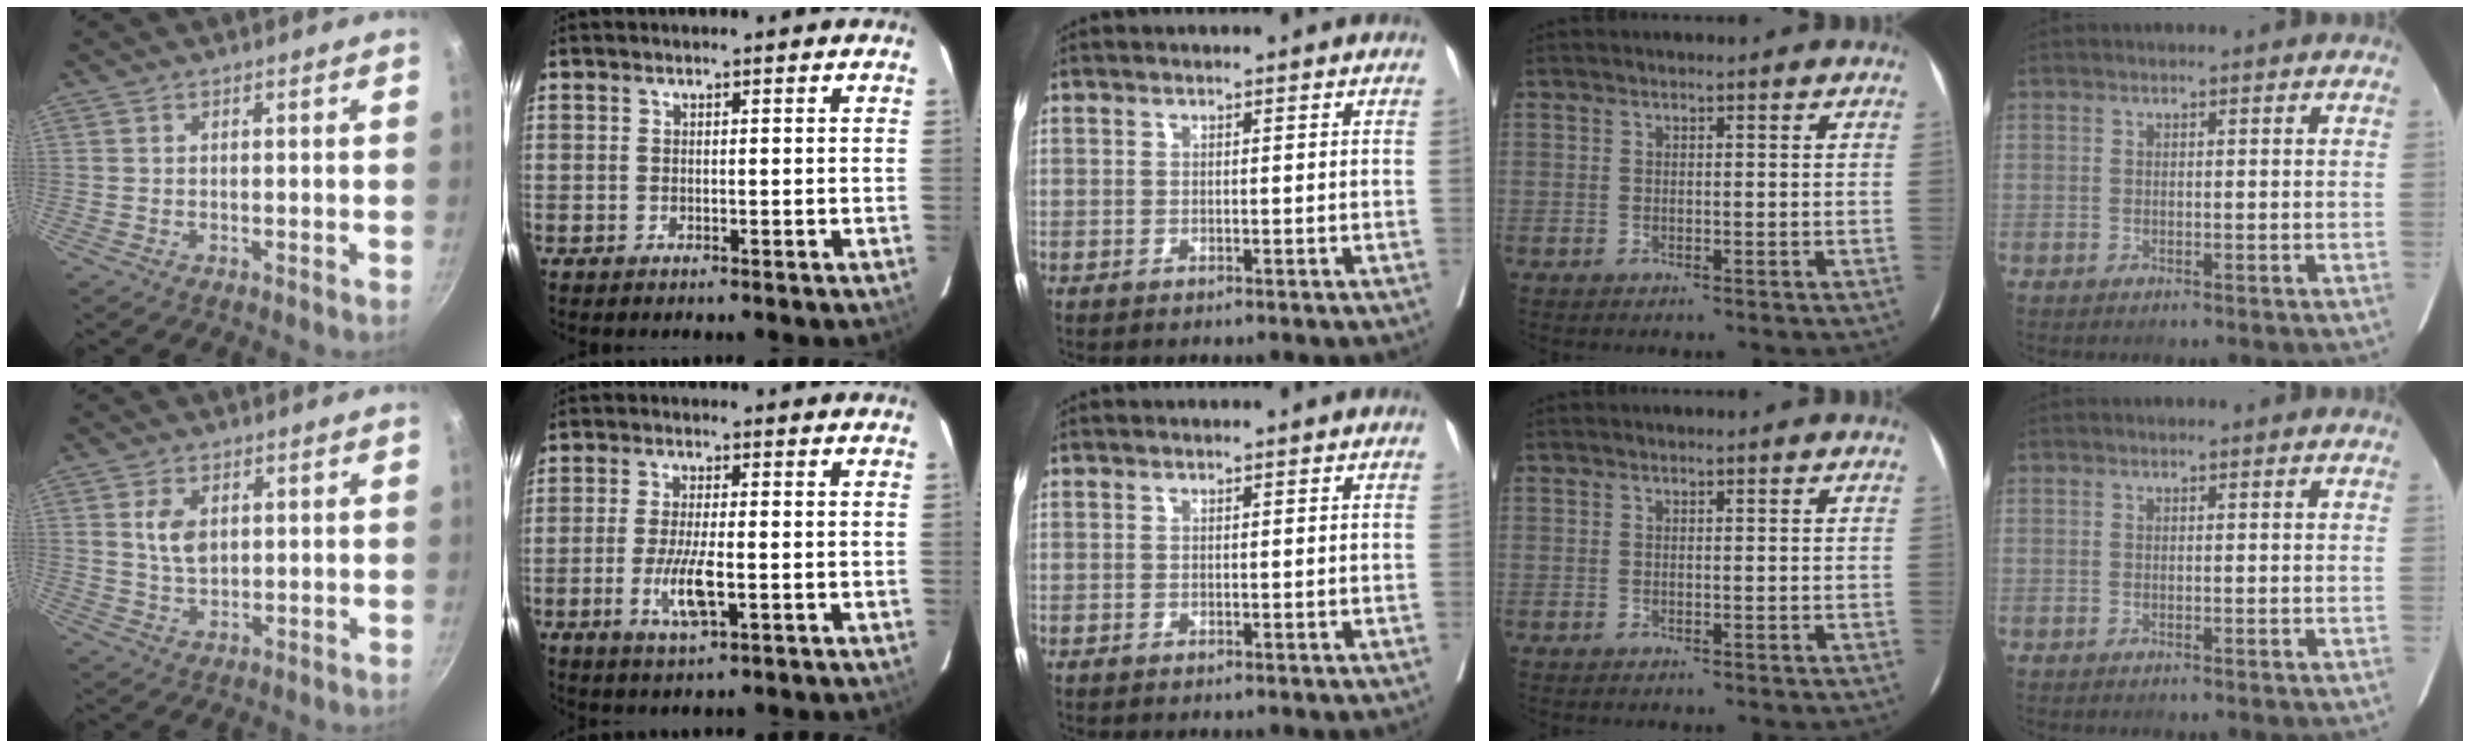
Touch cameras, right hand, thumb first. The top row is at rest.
{"thumb": {"total": 5.3, "force": [1.4, 3.2, 4.0], "torque": [-0.069, -0.009, 0.029]}, "index": {"total": 6.3, "force": [-1.8, 1.1, 6.0], "torque": [-0.121, -0.011, -0.031]}}